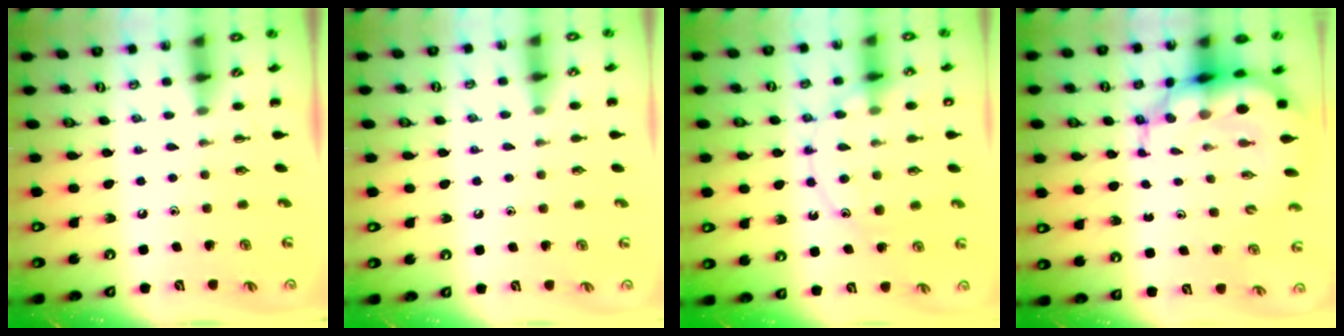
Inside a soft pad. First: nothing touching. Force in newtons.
{"total": 5.6, "press": 5.2, "slide": 2.2}
{"total": 12.7, "press": 12.6, "slide": 1.0}
{"total": 10.4, "press": 10.0, "slide": 2.8}